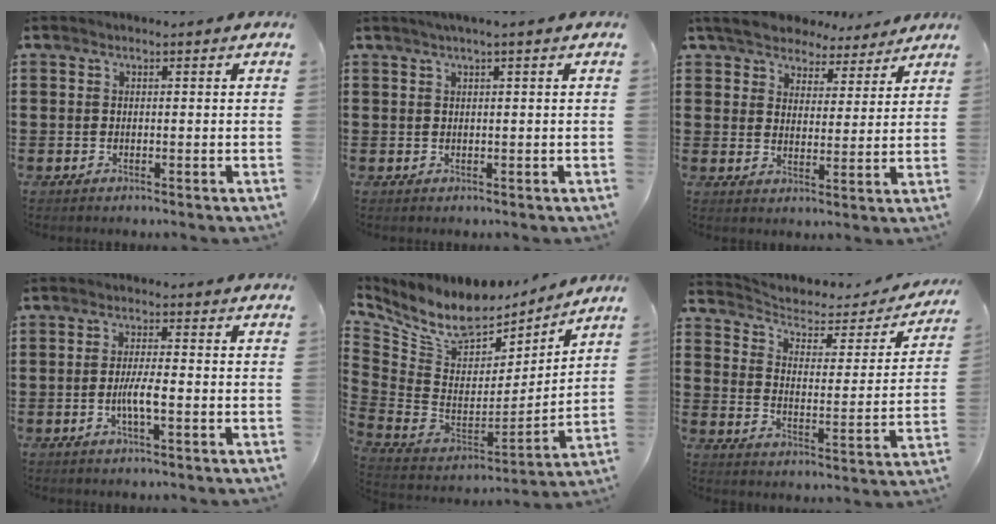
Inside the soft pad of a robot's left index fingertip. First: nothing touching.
{"total": 1.2, "force": [0.6, -0.2, 1.0], "torque": [-0.018, 0.000, 0.010]}
{"total": 5.7, "force": [5.5, 1.7, 0.6], "torque": [-0.043, -0.023, 0.097]}
{"total": 3.8, "force": [-1.0, 0.5, 3.7], "torque": [-0.071, -0.003, -0.020]}
{"total": 8.6, "force": [7.0, 3.5, 3.6], "torque": [-0.111, -0.056, 0.124]}
{"total": 3.1, "force": [1.9, 1.8, 1.6], "torque": [-0.046, -0.013, 0.025]}